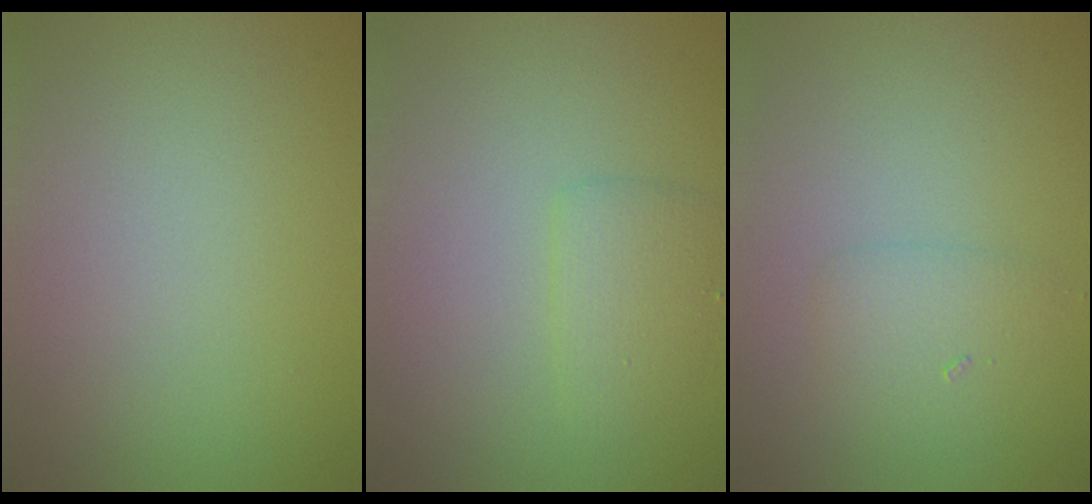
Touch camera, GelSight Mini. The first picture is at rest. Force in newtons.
{"total": 2.1, "press": 2.1, "slide": 0.2}
{"total": 1.7, "press": 1.7, "slide": 0.1}